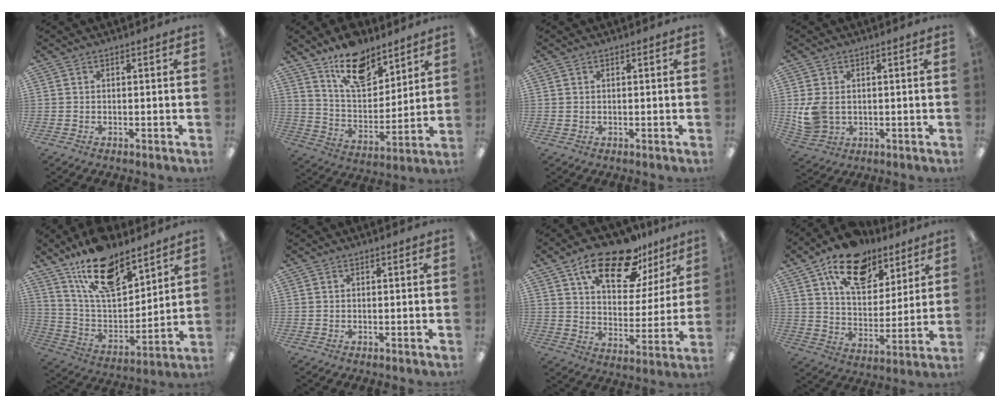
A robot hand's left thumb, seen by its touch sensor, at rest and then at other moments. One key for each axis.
{"total": 15.8, "fx": 11.4, "fy": 7.8, "fz": 7.7, "tx": -0.121, "ty": -0.064, "tz": 0.204}
{"total": 0.8, "fx": 0.6, "fy": 0.5, "fz": 0.2, "tx": -0.006, "ty": 0.002, "tz": 0.010}
{"total": 6.9, "fx": 0.6, "fy": 5.6, "fz": 4.1, "tx": -0.086, "ty": 0.006, "tz": 0.015}
{"total": 19.1, "fx": 13.5, "fy": 8.3, "fz": 10.7, "tx": -0.188, "ty": -0.068, "tz": 0.235}
{"total": 0.0}
{"total": 19.0, "fx": 13.1, "fy": 8.2, "fz": 11.1, "tx": -0.173, "ty": -0.074, "tz": 0.220}
{"total": 17.3, "fx": 11.1, "fy": 9.7, "fz": 9.0, "tx": -0.137, "ty": -0.055, "tz": 0.196}